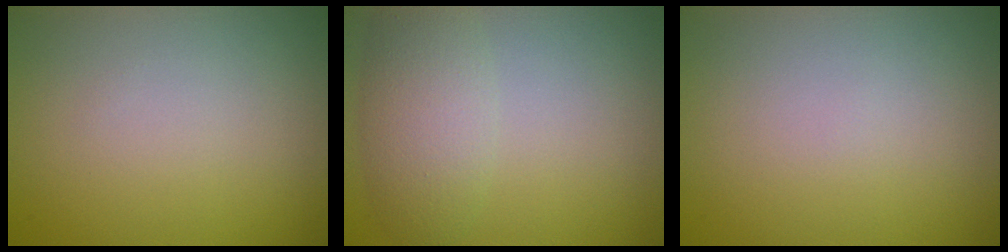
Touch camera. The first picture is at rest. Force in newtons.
{"total": 3.7, "press": 3.7, "slide": 0.1}
{"total": 0.0}